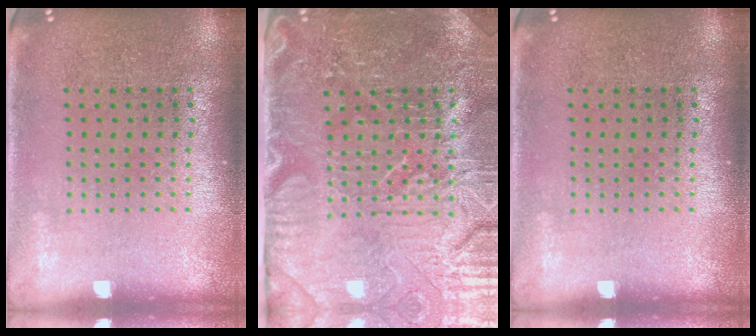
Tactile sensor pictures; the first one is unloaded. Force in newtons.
{"total": 5.0, "press": 4.5, "slide": 2.2}
{"total": 0.0}